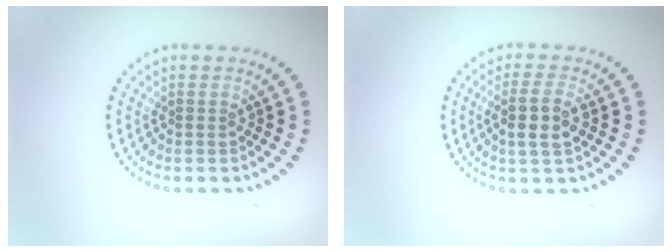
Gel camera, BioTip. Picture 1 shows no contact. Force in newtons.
{"total": 3.0, "press": 2.9, "slide": 1.0}